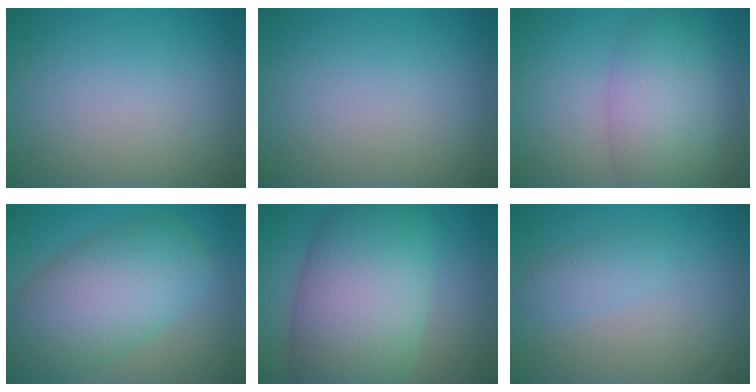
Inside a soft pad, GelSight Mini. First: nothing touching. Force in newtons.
{"total": 0.0}
{"total": 5.8, "press": 5.7, "slide": 0.6}
{"total": 9.5, "press": 9.5, "slide": 0.1}
{"total": 12.2, "press": 12.1, "slide": 0.4}
{"total": 1.5, "press": 1.5, "slide": 0.1}